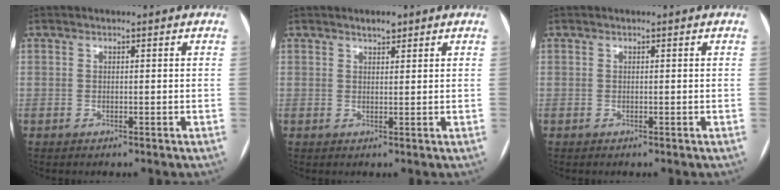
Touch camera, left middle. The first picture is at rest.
{"total": 1.7, "force": [1.4, 0.6, 0.8], "torque": [-0.016, 0.002, 0.023]}
{"total": 0.0}